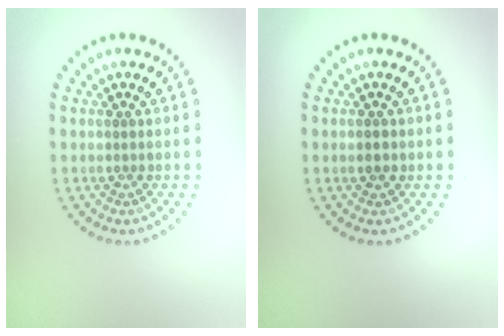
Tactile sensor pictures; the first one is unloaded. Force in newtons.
{"total": 1.5, "press": 1.5, "slide": 0.1}